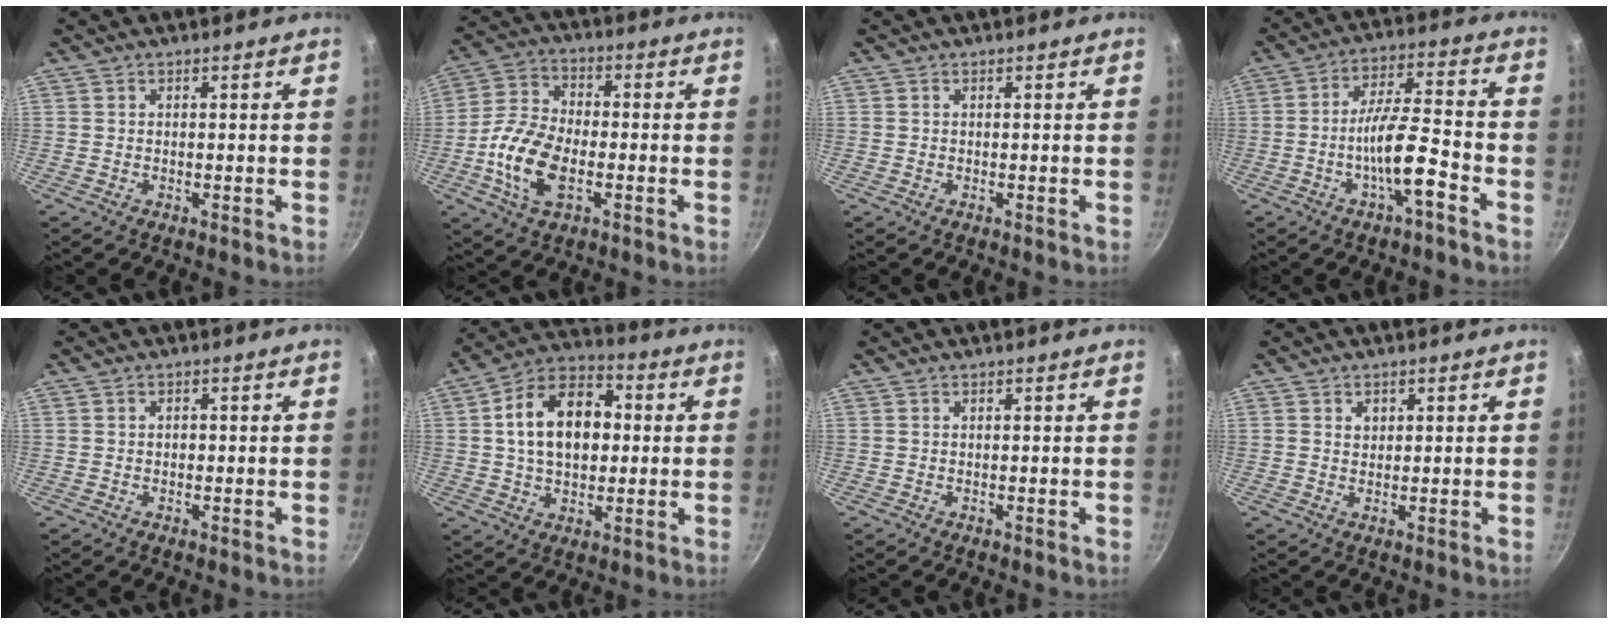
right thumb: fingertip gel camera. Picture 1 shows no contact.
{"total": 12.7, "force": [-3.3, 7.2, 9.9], "torque": [-0.193, 0.022, -0.073]}
{"total": 0.0}
{"total": 10.2, "force": [-4.6, 2.1, 8.9], "torque": [-0.156, 0.039, -0.081]}
{"total": 1.0, "force": [0.0, 0.8, 0.6], "torque": [-0.007, 0.004, 0.000]}
{"total": 16.2, "force": [1.9, 10.9, 11.8], "torque": [-0.165, 0.025, 0.018]}
{"total": 0.0}
{"total": 1.7, "force": [0.6, 1.4, 0.8], "torque": [-0.006, -0.002, 0.010]}